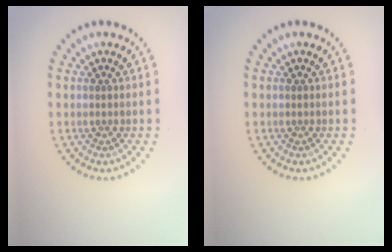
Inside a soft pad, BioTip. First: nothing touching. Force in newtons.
{"total": 0.0}